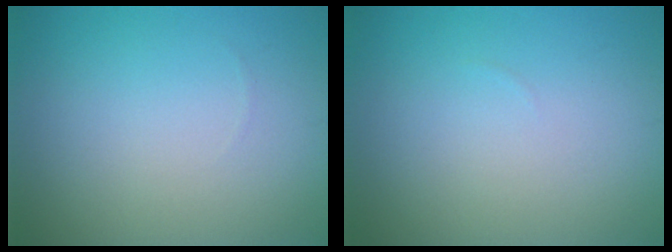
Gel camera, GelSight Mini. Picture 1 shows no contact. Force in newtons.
{"total": 0.0}